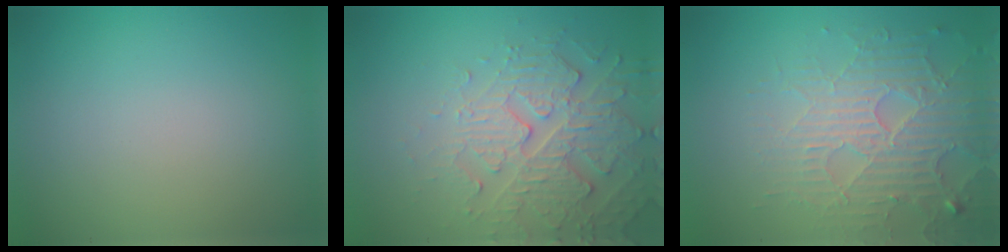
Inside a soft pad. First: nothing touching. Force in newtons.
{"total": 4.9, "press": 3.8, "slide": 3.0}
{"total": 4.2, "press": 4.2, "slide": 0.7}